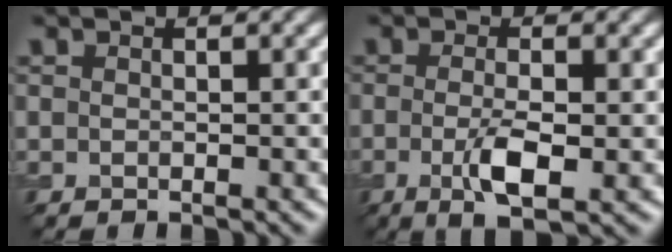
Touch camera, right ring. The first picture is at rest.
{"total": 4.2, "force": [-1.0, 1.1, 3.9], "torque": [-0.078, -0.009, -0.017]}